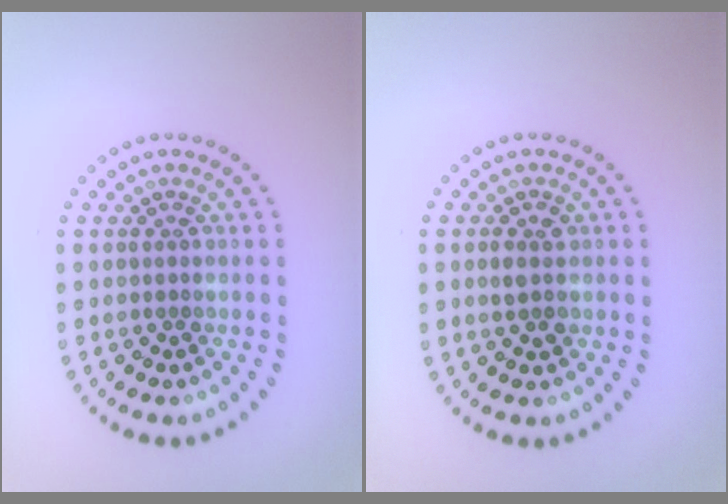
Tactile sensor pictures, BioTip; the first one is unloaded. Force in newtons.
{"total": 1.6, "press": 1.6, "slide": 0.1}